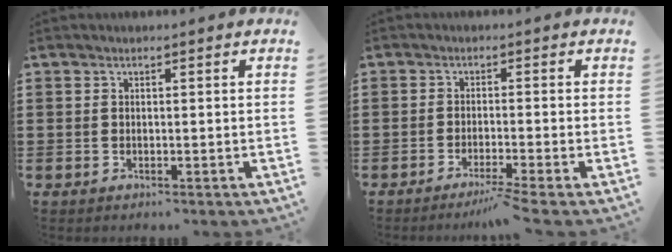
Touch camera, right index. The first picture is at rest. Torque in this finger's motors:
{"motor_torque": [0.50, 1.35, 0.00, 0.00]}